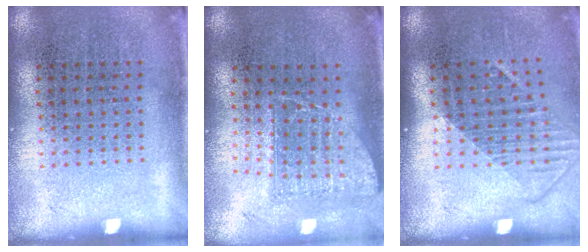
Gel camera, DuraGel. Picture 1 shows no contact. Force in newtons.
{"total": 1.5, "press": 1.2, "slide": 0.9}
{"total": 1.3, "press": 1.0, "slide": 0.9}